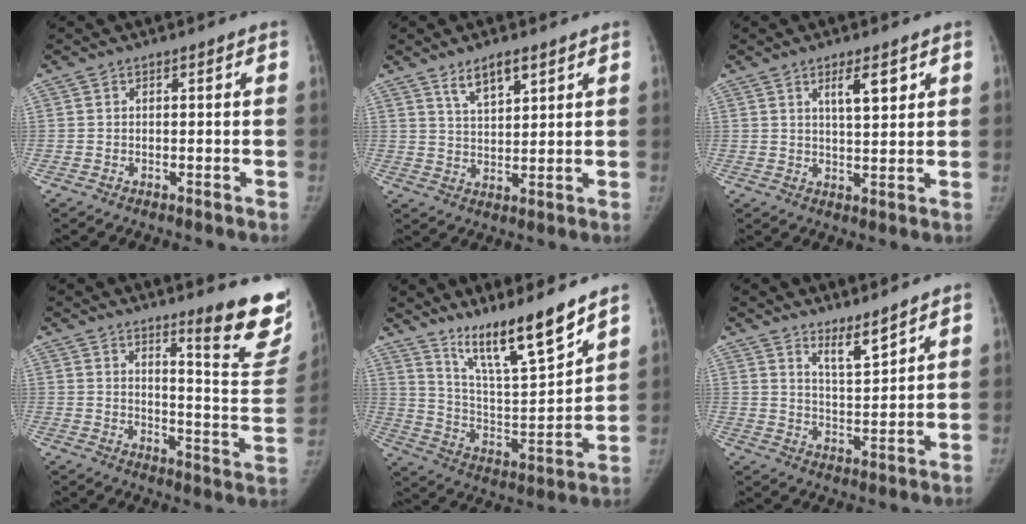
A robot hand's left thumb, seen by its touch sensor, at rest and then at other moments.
{"total": 5.9, "force": [3.9, 2.1, 3.9], "torque": [-0.056, -0.027, 0.073]}
{"total": 5.3, "force": [2.7, 1.6, 4.2], "torque": [-0.058, -0.019, 0.047]}
{"total": 15.5, "force": [11.8, 2.3, 9.8], "torque": [-0.089, -0.110, 0.151]}
{"total": 15.9, "force": [12.2, 2.1, 10.0], "torque": [-0.145, -0.083, 0.224]}
{"total": 5.3, "force": [4.4, 0.8, 2.9], "torque": [-0.041, -0.048, 0.083]}